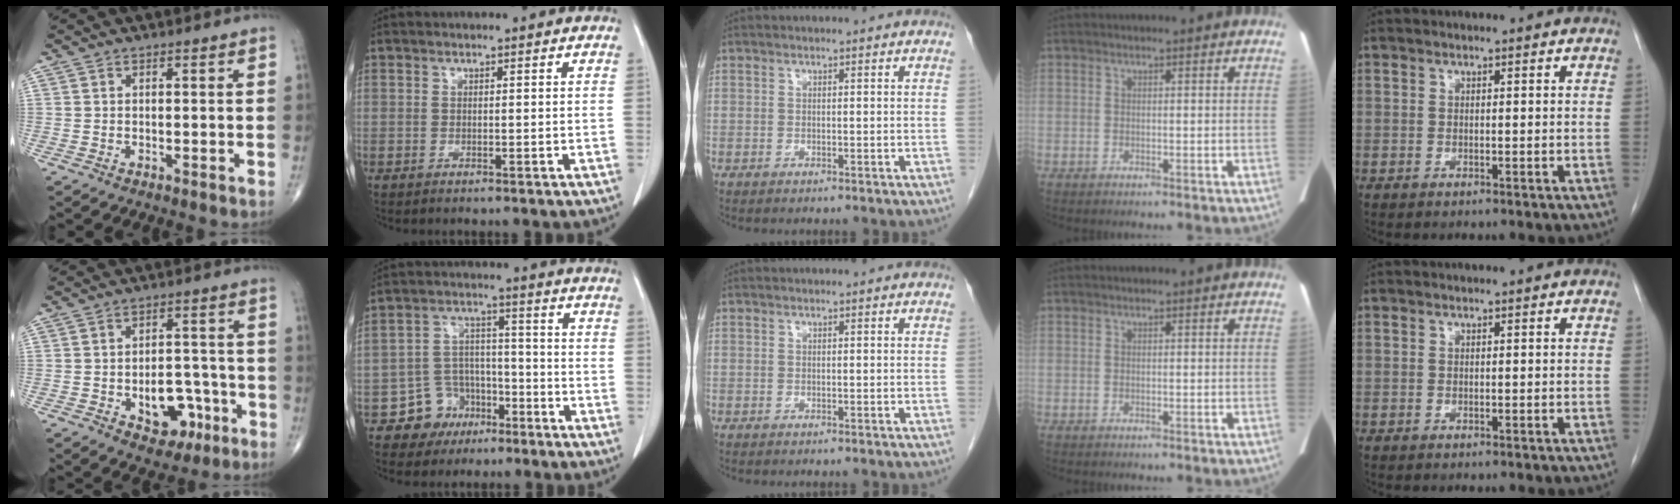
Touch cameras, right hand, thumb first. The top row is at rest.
{"thumb": {"total": 9.7, "force": [-3.9, 6.2, 6.4], "torque": [-0.051, 0.035, -0.047]}, "index": {"total": 7.4, "force": [-4.3, 5.9, 0.9], "torque": [-0.009, 0.017, -0.066]}}